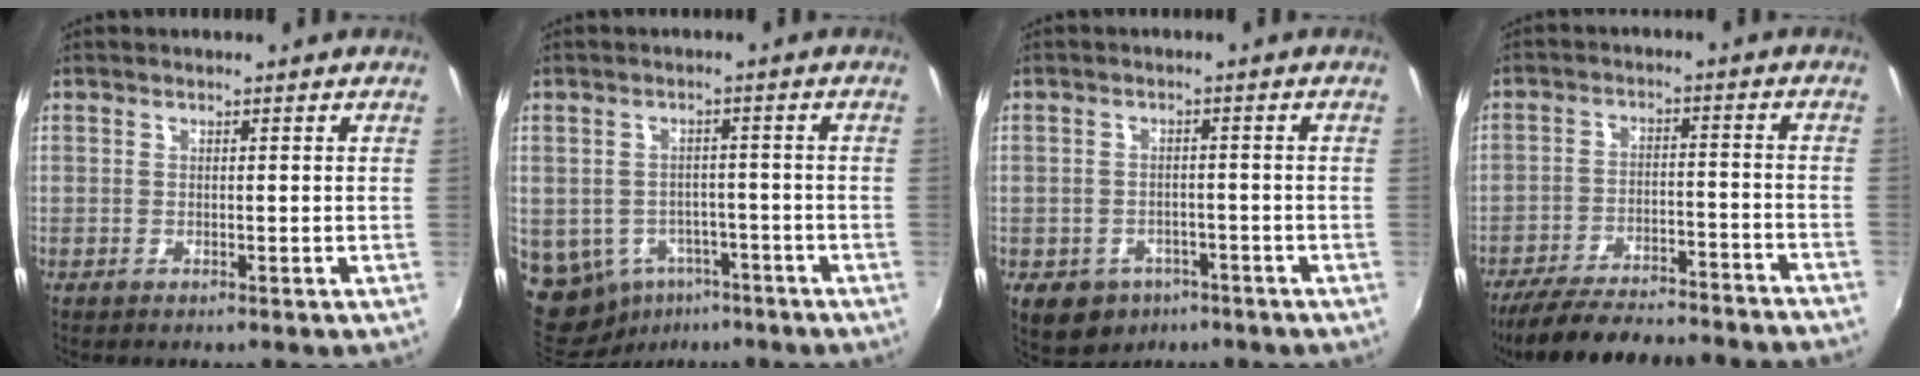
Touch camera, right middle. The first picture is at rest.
{"total": 9.5, "force": [-4.2, 7.6, 3.9], "torque": [-0.108, -0.007, -0.042]}
{"total": 7.6, "force": [-4.0, 5.9, 2.8], "torque": [-0.070, -0.005, -0.045]}
{"total": 23.3, "force": [-21.1, 2.5, 9.6], "torque": [-0.172, -0.030, -0.289]}